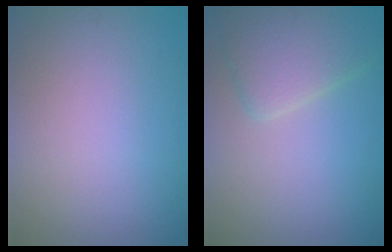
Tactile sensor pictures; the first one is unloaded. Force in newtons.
{"total": 4.2, "press": 4.2, "slide": 0.1}